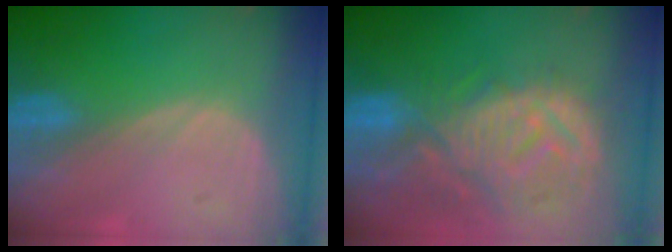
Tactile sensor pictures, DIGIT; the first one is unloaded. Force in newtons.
{"total": 12.6, "press": 11.1, "slide": 6.0}